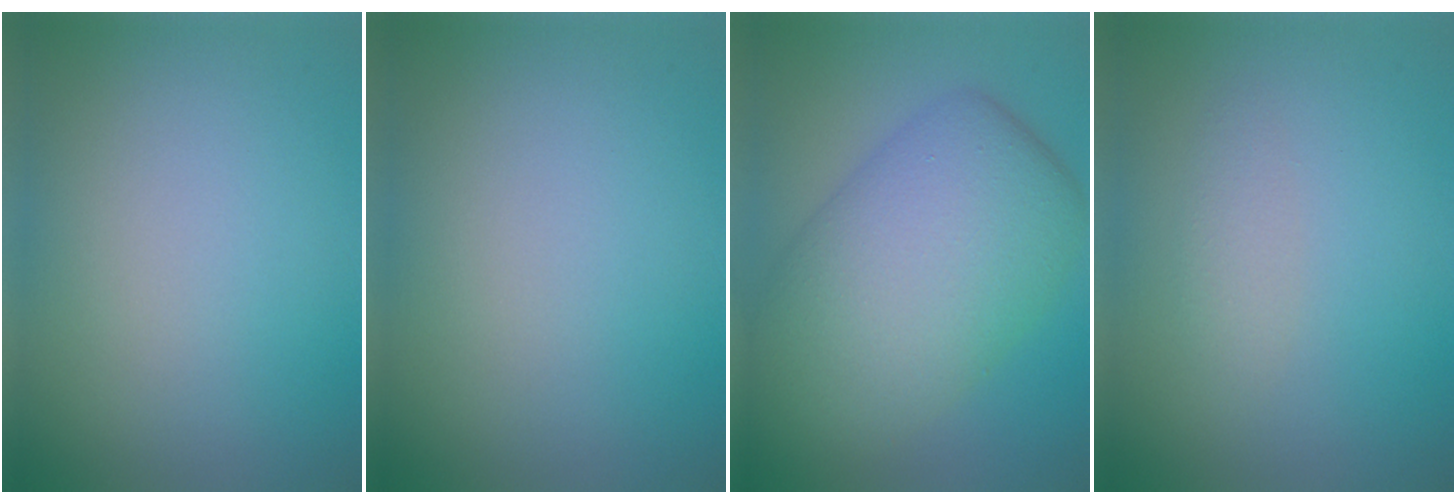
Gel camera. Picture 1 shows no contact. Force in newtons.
{"total": 0.0}
{"total": 10.6, "press": 10.6, "slide": 0.4}
{"total": 1.3, "press": 1.3, "slide": 0.1}